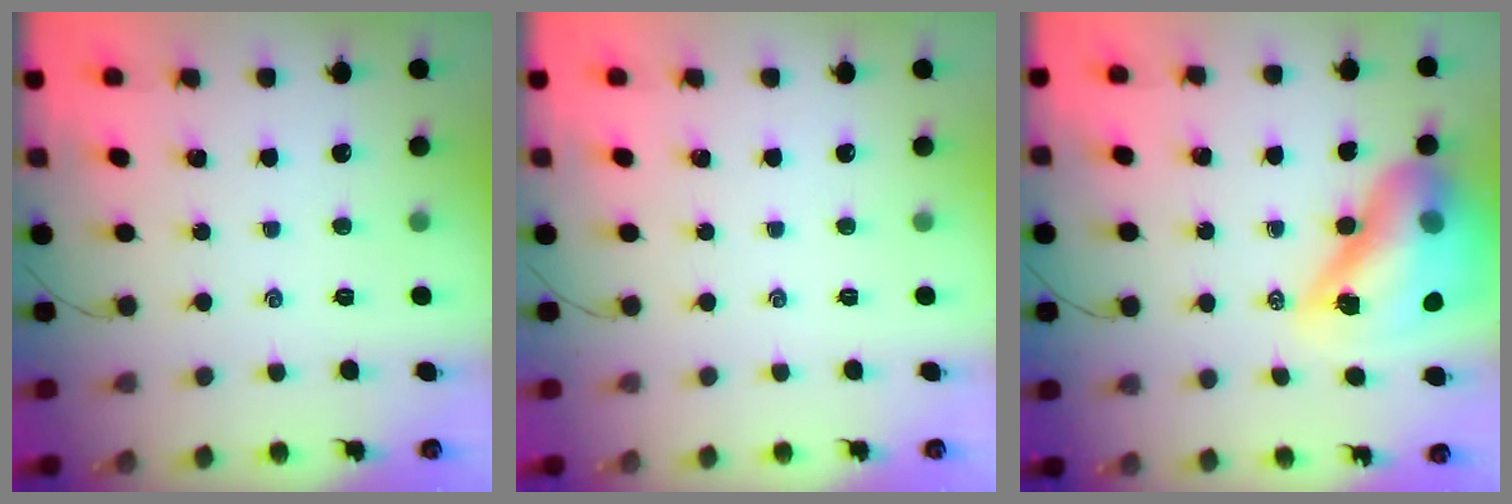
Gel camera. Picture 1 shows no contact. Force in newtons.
{"total": 0.0}
{"total": 20.8, "press": 20.1, "slide": 5.3}